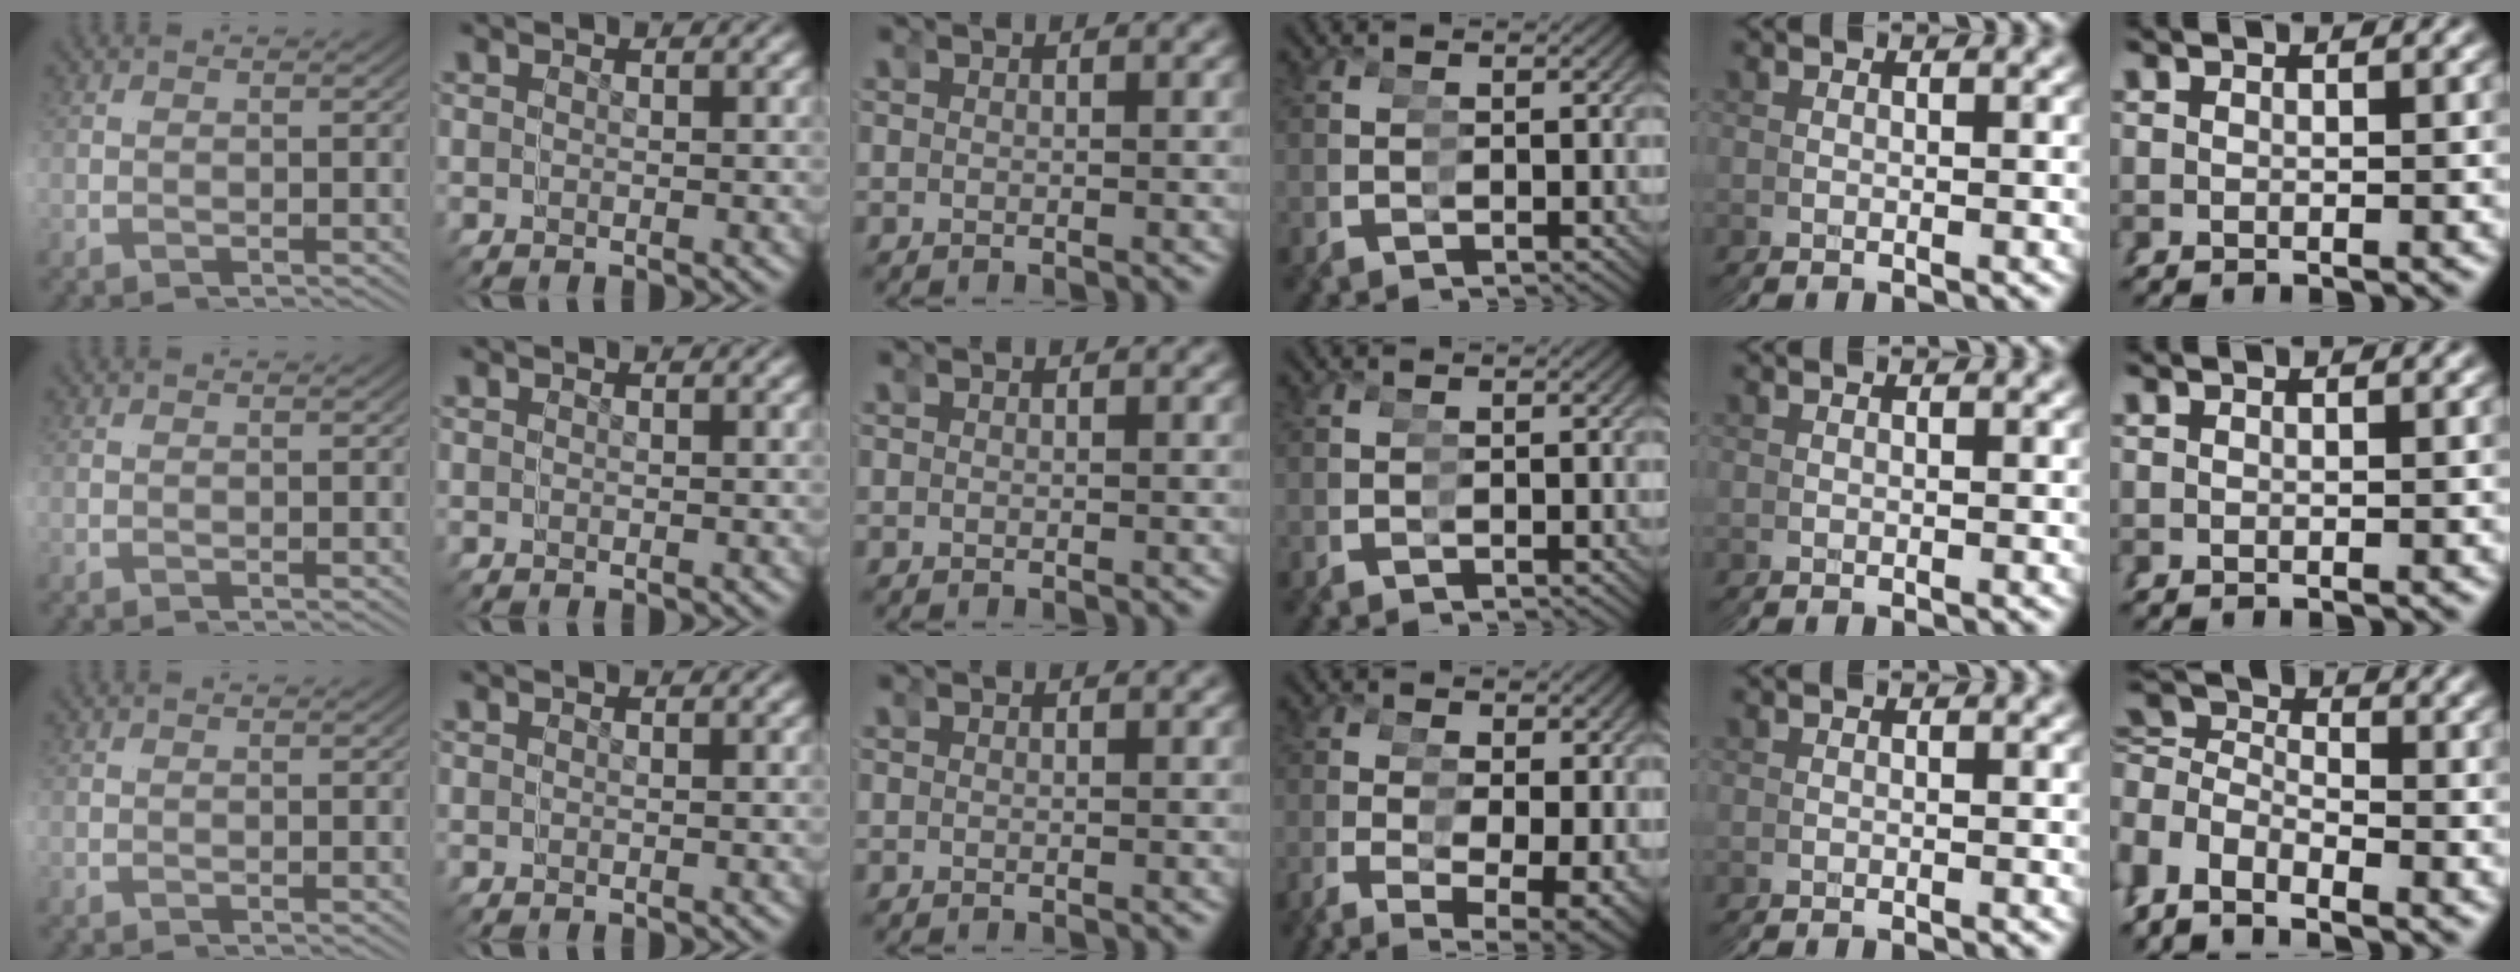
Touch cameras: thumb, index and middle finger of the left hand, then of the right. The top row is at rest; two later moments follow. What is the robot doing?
{"motion": "grasp_and_lifting", "object": "hoodie"}